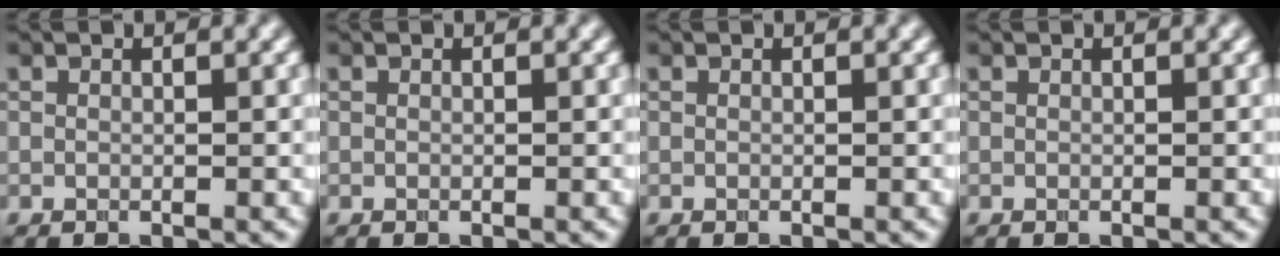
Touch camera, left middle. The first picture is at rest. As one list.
[{"total": 0.0}, {"total": 0.0}, {"total": 0.0}]